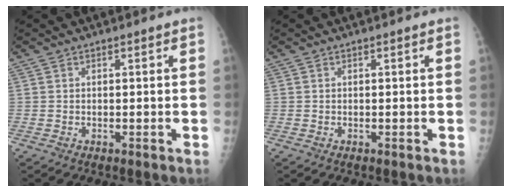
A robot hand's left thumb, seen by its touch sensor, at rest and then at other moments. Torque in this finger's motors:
{"motor_torque": [0.00, 0.00, -0.01, 0.00, 0.00]}